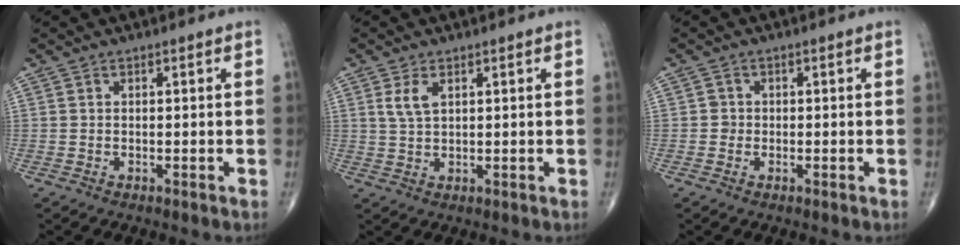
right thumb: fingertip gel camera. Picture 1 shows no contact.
{"total": 3.4, "force": [1.4, 1.6, 2.6], "torque": [-0.053, -0.001, 0.033]}
{"total": 1.2, "force": [-0.2, 1.2, 0.2], "torque": [0.004, 0.004, -0.004]}